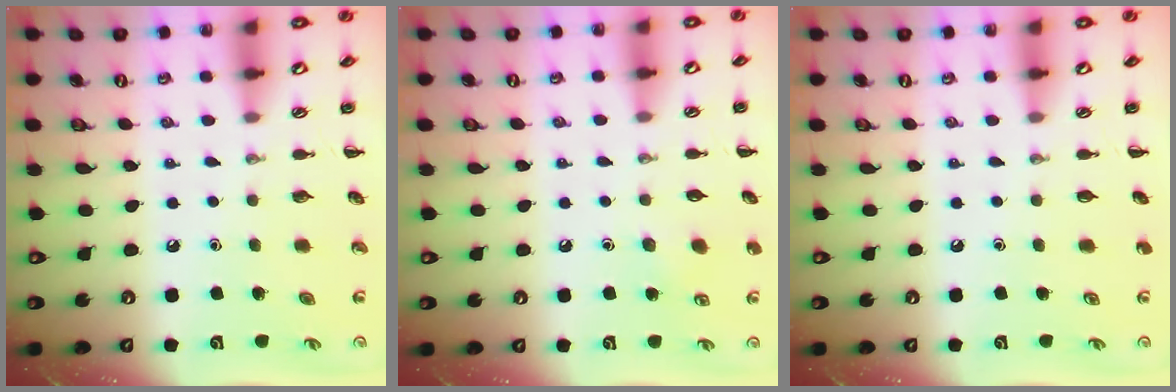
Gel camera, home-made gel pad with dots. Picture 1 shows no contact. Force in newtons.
{"total": 4.9, "press": 4.6, "slide": 1.5}
{"total": 0.0}